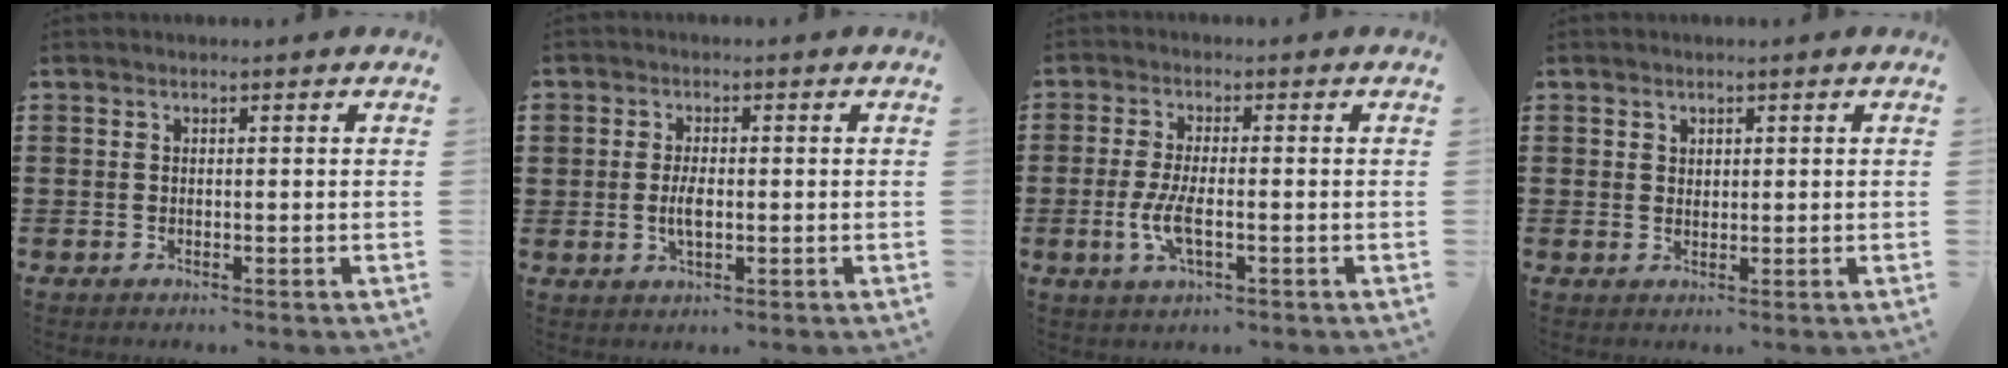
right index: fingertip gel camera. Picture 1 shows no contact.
{"total": 2.7, "force": [-0.3, 1.5, 2.2], "torque": [-0.044, -0.001, -0.003]}
{"total": 5.0, "force": [-1.3, 1.6, 4.5], "torque": [-0.103, -0.005, -0.032]}
{"total": 1.3, "force": [0.9, 0.9, 0.1], "torque": [-0.003, 0.004, 0.018]}